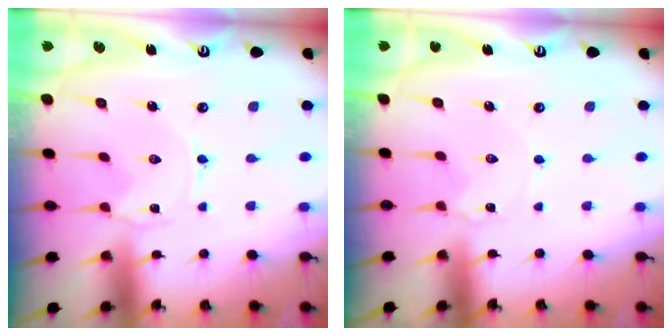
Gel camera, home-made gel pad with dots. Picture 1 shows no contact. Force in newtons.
{"total": 2.2, "press": 2.2, "slide": 0.1}